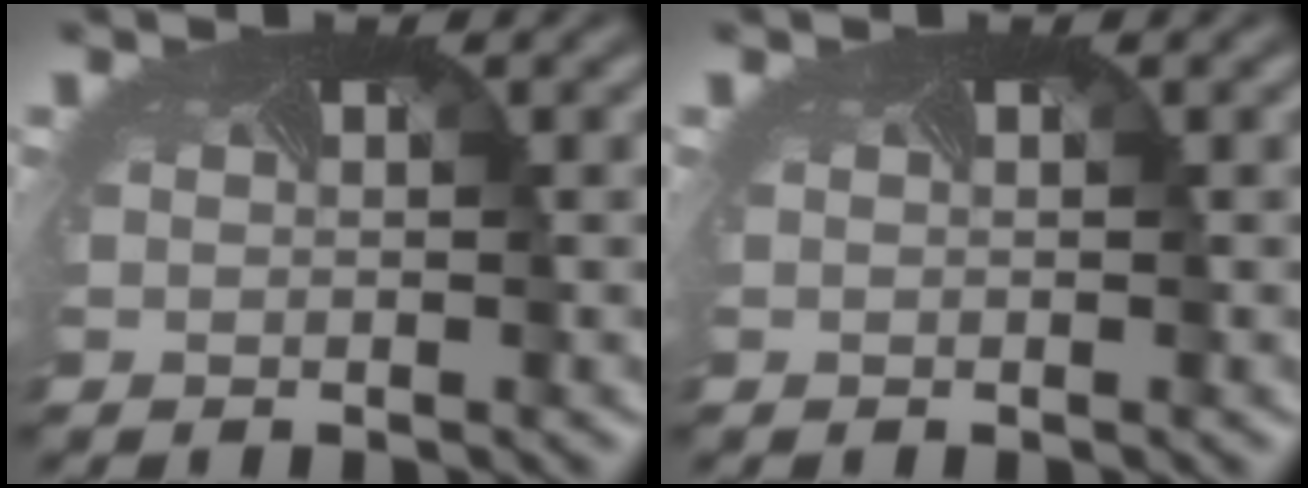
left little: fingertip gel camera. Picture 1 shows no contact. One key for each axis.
{"total": 0.0}